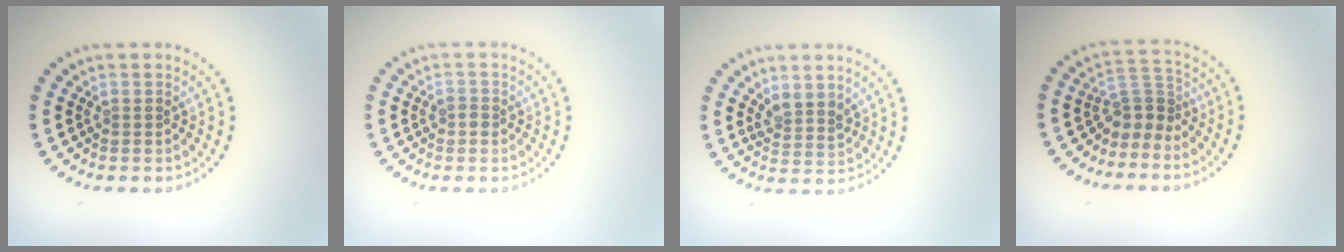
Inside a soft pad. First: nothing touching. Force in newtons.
{"total": 0.9, "press": 0.9, "slide": 0.3}
{"total": 2.0, "press": 1.6, "slide": 1.2}
{"total": 2.7, "press": 1.8, "slide": 2.0}